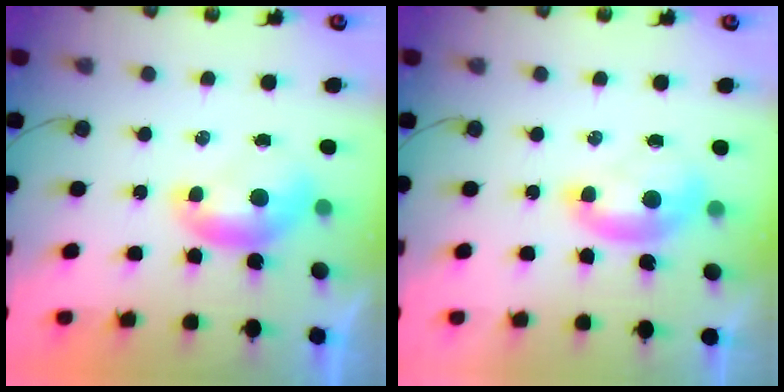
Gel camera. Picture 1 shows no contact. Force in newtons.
{"total": 1.5, "press": 1.3, "slide": 0.7}